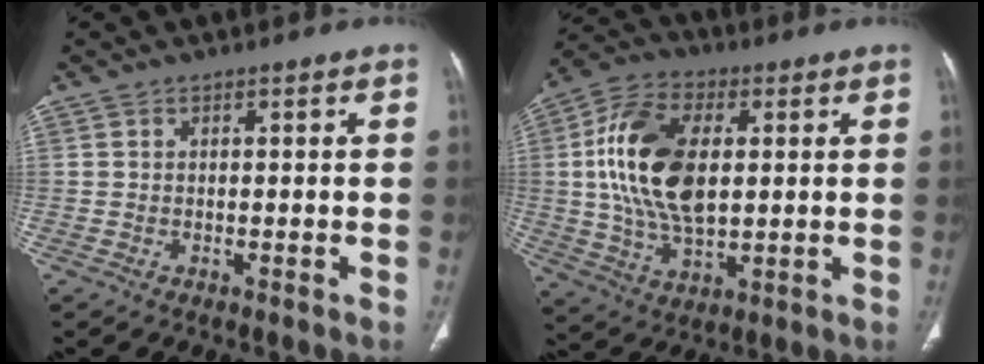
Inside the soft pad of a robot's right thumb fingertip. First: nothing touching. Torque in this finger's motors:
{"motor_torque": [2.49, 2.52, 2.01, -0.66, 0.72]}